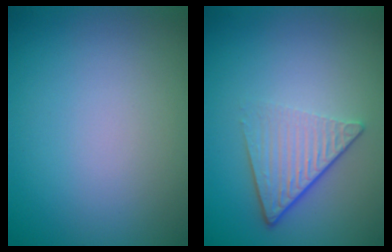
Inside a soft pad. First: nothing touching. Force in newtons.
{"total": 4.7, "press": 3.0, "slide": 3.7}